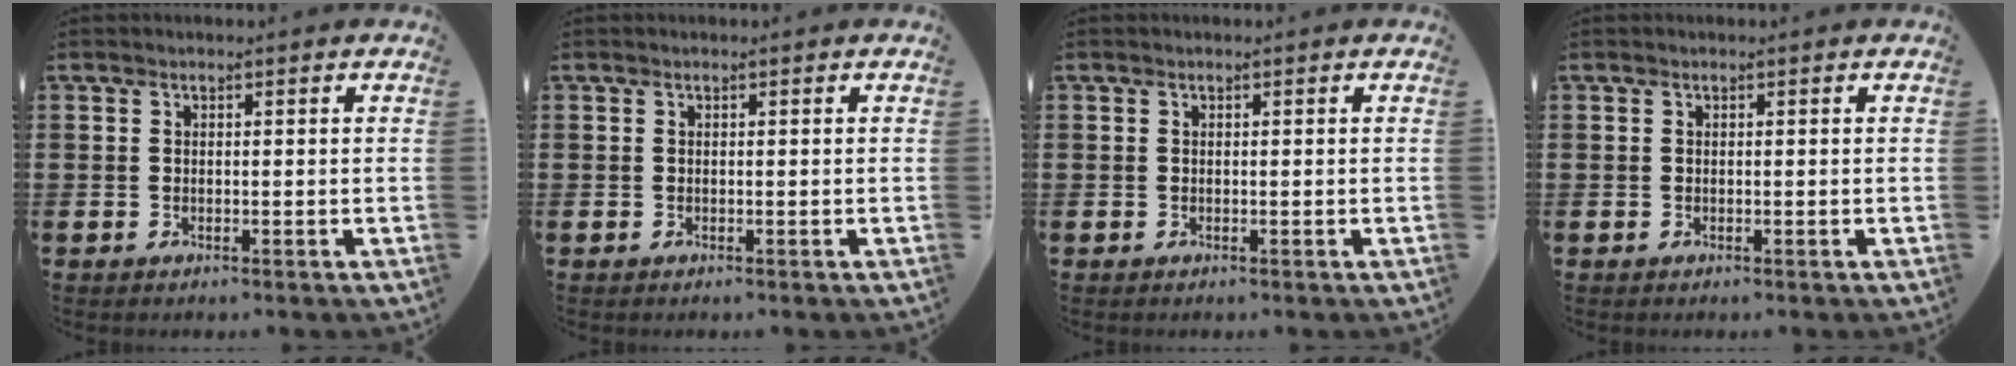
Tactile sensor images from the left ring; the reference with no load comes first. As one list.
[{"total": 0.0}, {"total": 0.0}, {"total": 0.0}]